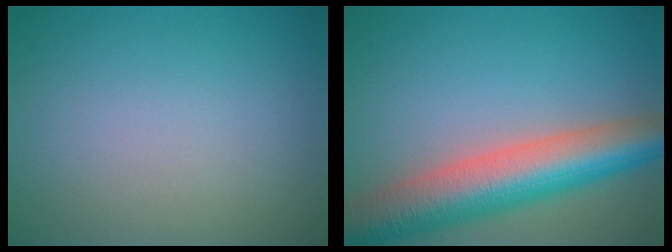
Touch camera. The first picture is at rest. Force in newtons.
{"total": 9.5, "press": 9.5, "slide": 0.5}